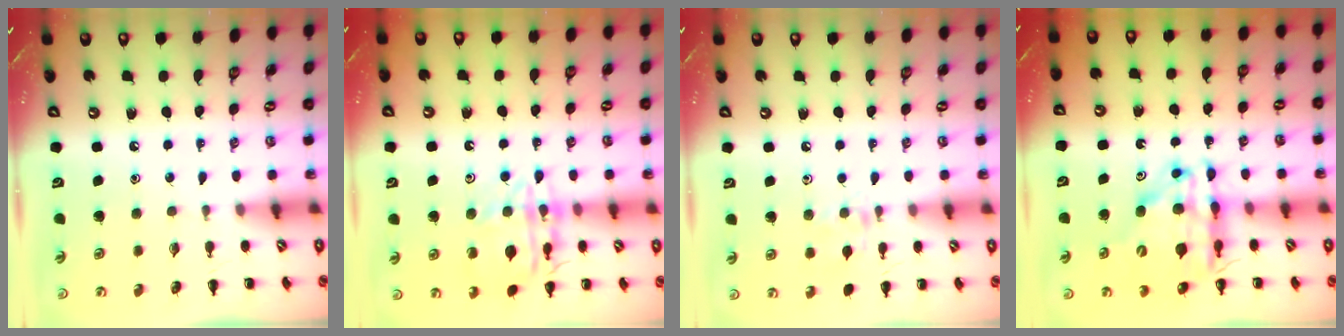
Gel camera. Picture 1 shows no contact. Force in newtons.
{"total": 14.8, "press": 14.7, "slide": 0.9}
{"total": 7.2, "press": 7.1, "slide": 1.5}
{"total": 15.0, "press": 14.4, "slide": 4.1}